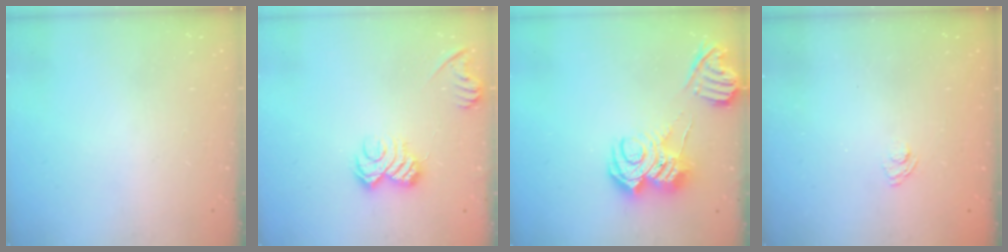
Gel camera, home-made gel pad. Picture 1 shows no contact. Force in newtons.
{"total": 9.9, "press": 9.9, "slide": 0.5}
{"total": 13.0, "press": 12.9, "slide": 1.8}
{"total": 2.3, "press": 2.0, "slide": 1.2}